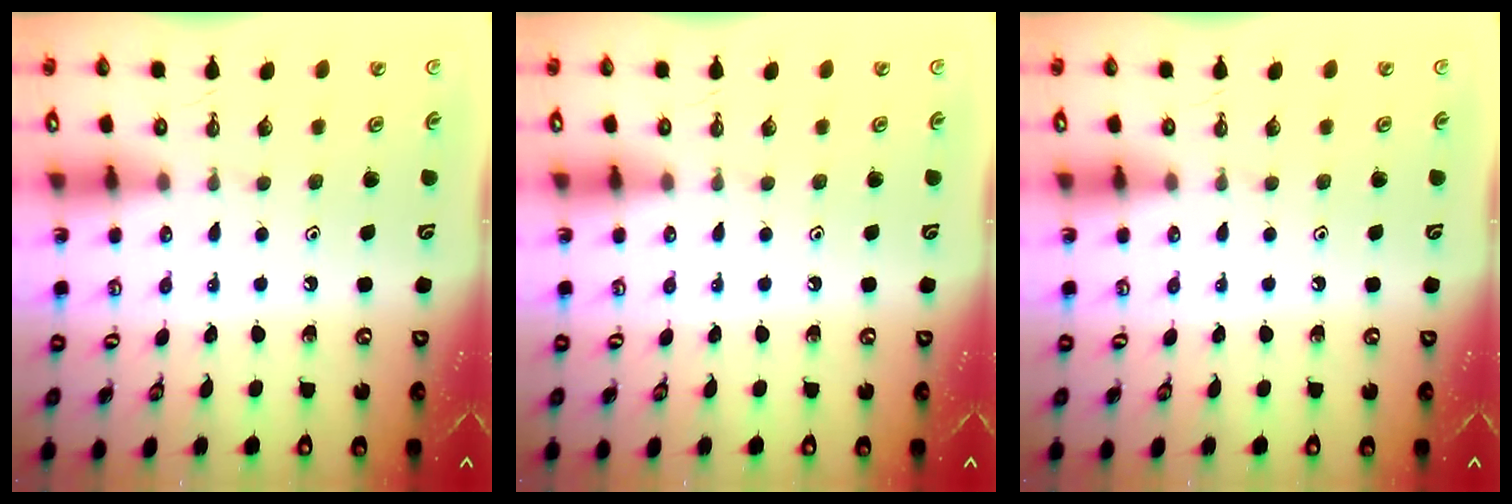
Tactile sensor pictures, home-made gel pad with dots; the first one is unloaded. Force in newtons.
{"total": 0.0}
{"total": 0.0}